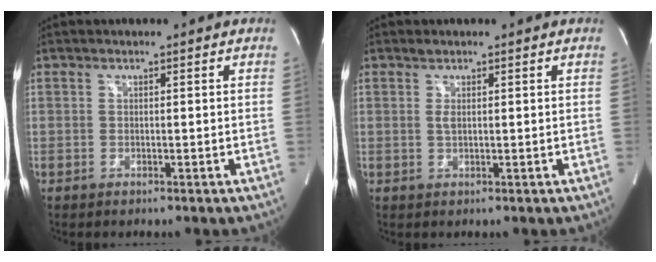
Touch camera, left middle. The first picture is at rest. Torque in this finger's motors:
{"motor_torque": [0.20, 0.08, -0.03, 0.01]}